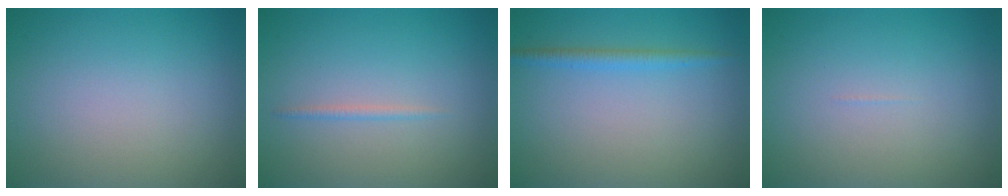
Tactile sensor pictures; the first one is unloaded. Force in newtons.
{"total": 0.7, "press": 0.7, "slide": 0.1}
{"total": 1.6, "press": 1.6, "slide": 0.0}
{"total": 0.0}